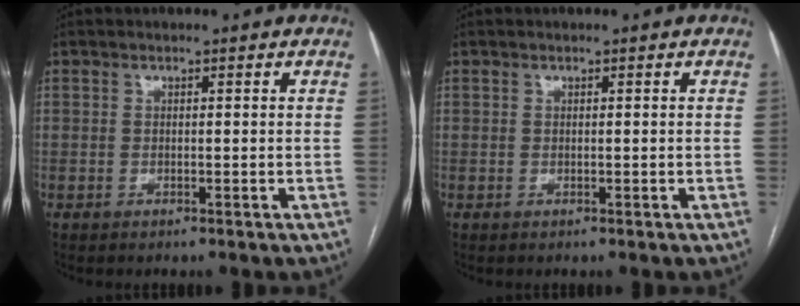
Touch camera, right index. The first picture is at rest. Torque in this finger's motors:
{"motor_torque": [0.00, 0.00, 0.00, 0.01]}